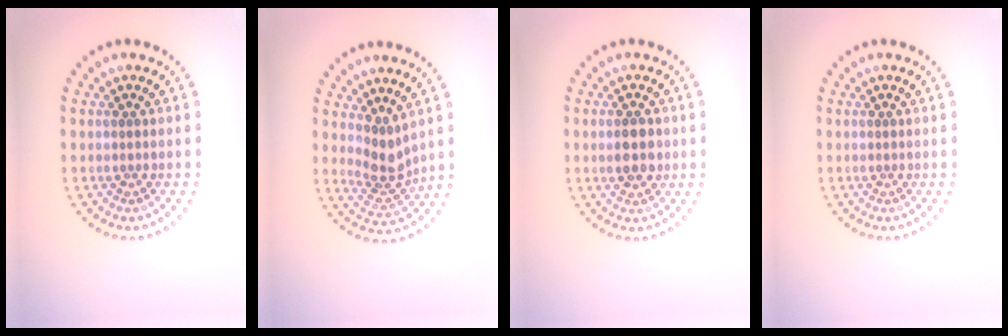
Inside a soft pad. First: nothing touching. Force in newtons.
{"total": 2.8, "press": 2.1, "slide": 1.8}
{"total": 2.9, "press": 2.9, "slide": 0.1}
{"total": 0.0}